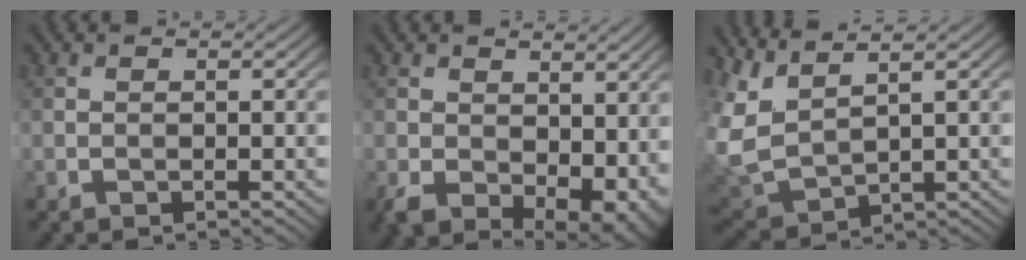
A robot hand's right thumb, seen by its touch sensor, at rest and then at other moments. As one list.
[{"total": 10.1, "force": [-0.4, 6.8, 7.5], "torque": [-0.143, -0.043, 0.018]}, {"total": 7.2, "force": [4.3, 2.7, 5.1], "torque": [-0.152, 0.007, 0.088]}]